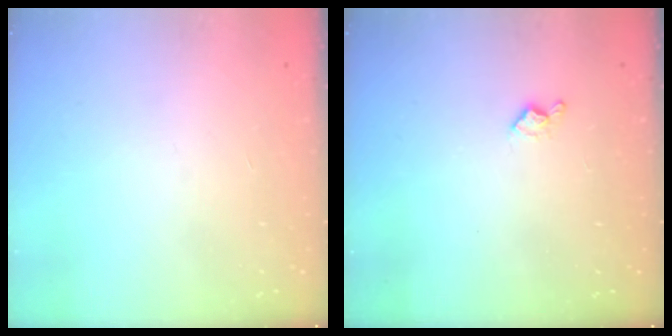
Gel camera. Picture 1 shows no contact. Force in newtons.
{"total": 3.8, "press": 3.8, "slide": 0.6}